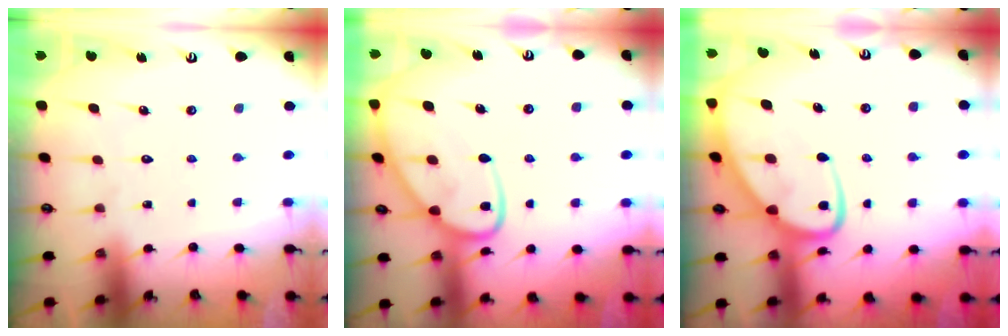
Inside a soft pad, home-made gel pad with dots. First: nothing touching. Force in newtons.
{"total": 13.4, "press": 13.4, "slide": 1.3}
{"total": 12.5, "press": 12.4, "slide": 1.2}